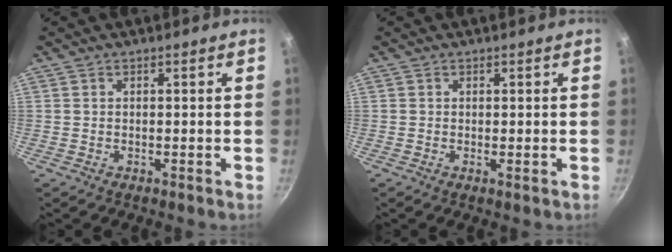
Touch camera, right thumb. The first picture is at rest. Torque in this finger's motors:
{"motor_torque": [-0.28, 0.01, -0.39, -0.08, -0.03]}